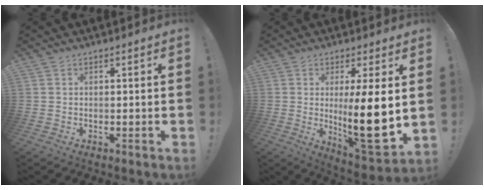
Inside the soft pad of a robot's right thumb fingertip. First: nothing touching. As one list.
[{"total": 16.1, "force": [1.0, 3.1, 15.7], "torque": [-0.246, -0.026, 0.016]}]